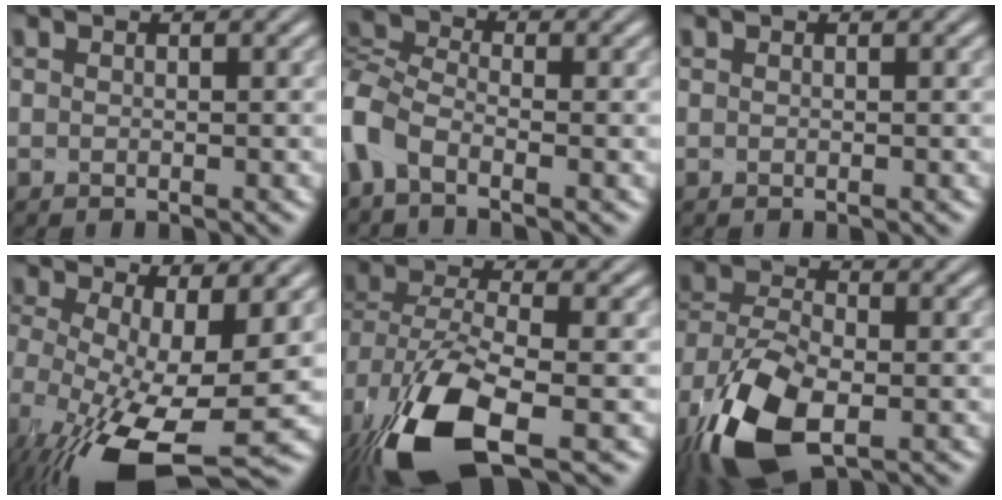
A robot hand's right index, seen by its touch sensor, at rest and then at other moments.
{"total": 6.0, "force": [-1.6, 4.8, 3.1], "torque": [-0.089, -0.008, -0.041]}
{"total": 0.0}
{"total": 8.7, "force": [-3.4, 4.6, 6.5], "torque": [-0.146, -0.049, -0.033]}
{"total": 9.2, "force": [-3.4, 4.9, 7.0], "torque": [-0.170, -0.035, -0.038]}
{"total": 9.4, "force": [-3.6, 6.0, 6.3], "torque": [-0.146, -0.028, -0.046]}